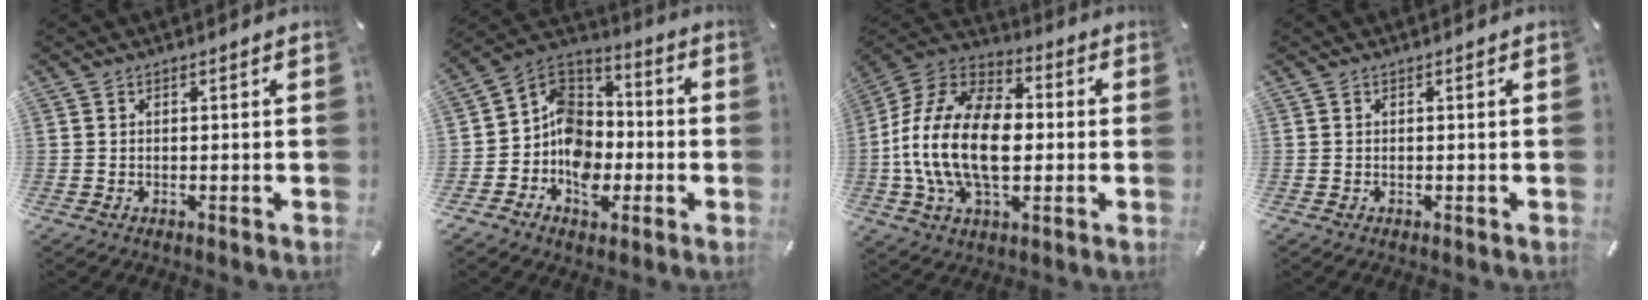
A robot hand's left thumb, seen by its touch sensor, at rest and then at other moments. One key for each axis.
{"total": 11.5, "fx": -4.4, "fy": 9.7, "fz": 4.4, "tx": -0.101, "ty": 0.021, "tz": -0.080}
{"total": 20.3, "fx": -2.8, "fy": 13.0, "fz": 15.3, "tx": -0.333, "ty": 0.019, "tz": -0.051}
{"total": 0.0}